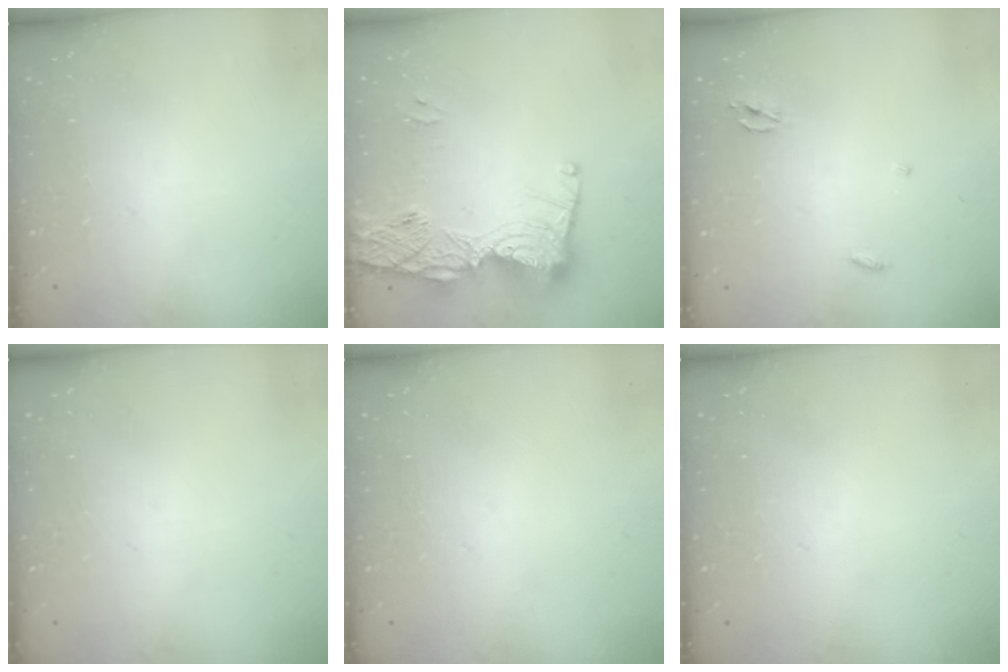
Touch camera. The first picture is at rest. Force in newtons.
{"total": 17.4, "press": 17.3, "slide": 1.4}
{"total": 2.5, "press": 2.5, "slide": 0.1}
{"total": 0.0}
{"total": 0.0}
{"total": 0.0}